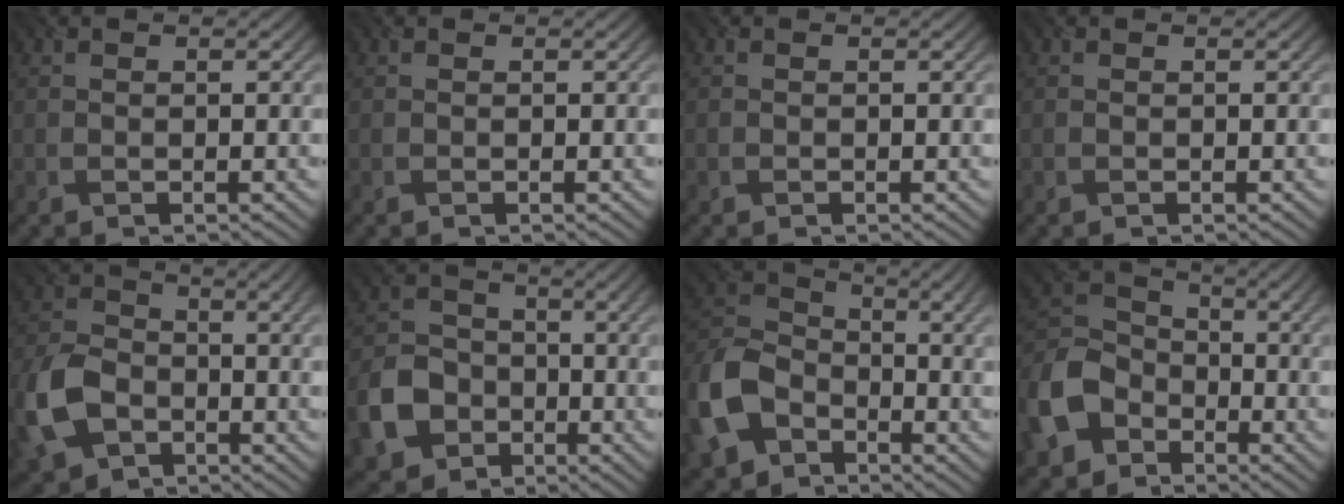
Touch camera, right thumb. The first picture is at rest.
{"total": 0.0}
{"total": 0.0}
{"total": 0.0}
{"total": 10.5, "force": [-3.7, 6.9, 7.0], "torque": [-0.176, -0.018, -0.082]}
{"total": 7.9, "force": [-3.4, 6.0, 3.8], "torque": [-0.097, -0.012, -0.077]}
{"total": 11.1, "force": [-4.9, 7.4, 6.7], "torque": [-0.164, -0.014, -0.119]}
{"total": 11.1, "force": [-5.6, 7.9, 5.6], "torque": [-0.149, -0.018, -0.135]}